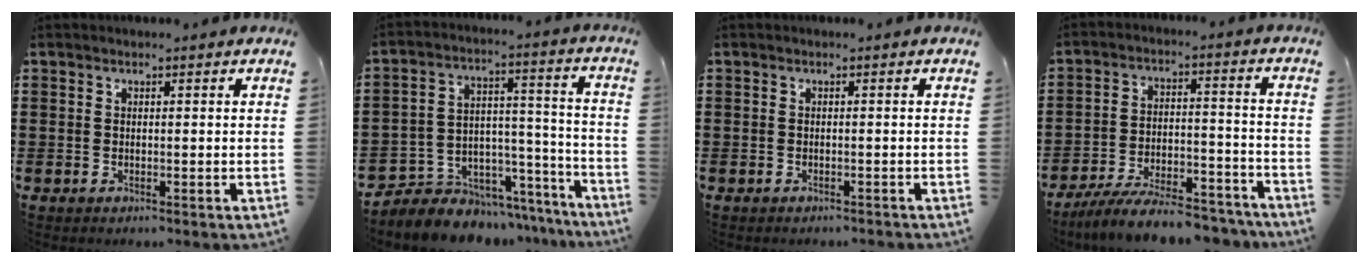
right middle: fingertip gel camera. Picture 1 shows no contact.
{"total": 6.0, "force": [-5.3, 2.8, -0.3], "torque": [0.001, 0.014, -0.102]}
{"total": 0.6, "force": [-0.6, 0.1, 0.0], "torque": [-0.001, -0.001, -0.012]}
{"total": 9.2, "force": [-8.4, 1.3, 3.5], "torque": [-0.049, 0.023, -0.159]}